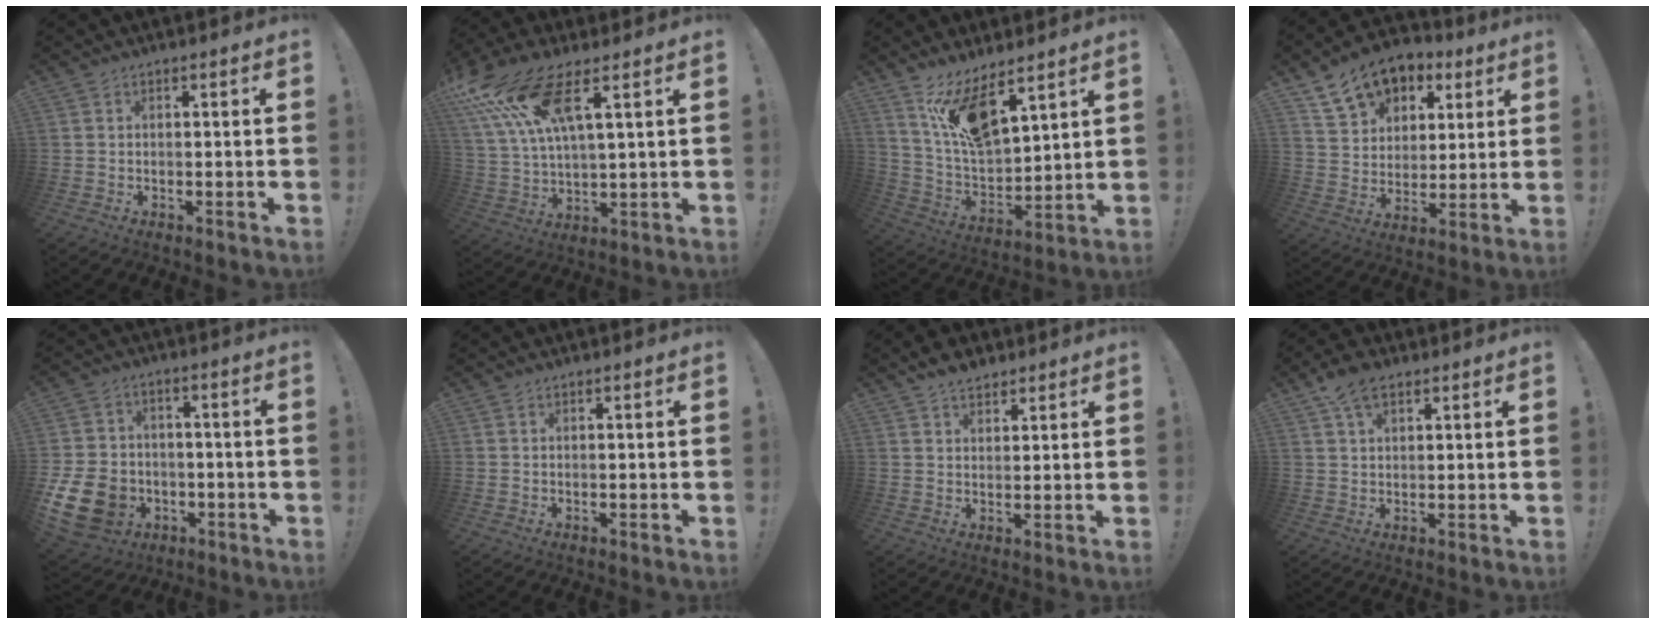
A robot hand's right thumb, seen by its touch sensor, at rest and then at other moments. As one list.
[{"total": 15.0, "force": [9.0, 4.9, 11.0], "torque": [-0.222, -0.028, 0.162]}, {"total": 13.8, "force": [9.6, 4.8, 8.6], "torque": [-0.167, -0.062, 0.177]}, {"total": 13.5, "force": [8.5, 9.3, 5.1], "torque": [-0.085, -0.044, 0.162]}, {"total": 15.8, "force": [-4.7, 12.9, 7.8], "torque": [-0.156, 0.031, -0.073]}, {"total": 0.0}, {"total": 5.5, "force": [4.5, 2.8, 1.7], "torque": [-0.028, -0.018, 0.084]}, {"total": 7.1, "force": [4.2, 3.8, 4.4], "torque": [-0.074, -0.012, 0.080]}]